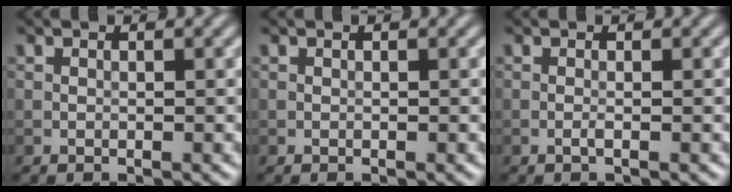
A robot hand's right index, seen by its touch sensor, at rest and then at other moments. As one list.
[{"total": 0.0}, {"total": 0.6, "force": [-0.2, 0.0, 0.5], "torque": [-0.012, -0.001, -0.007]}]